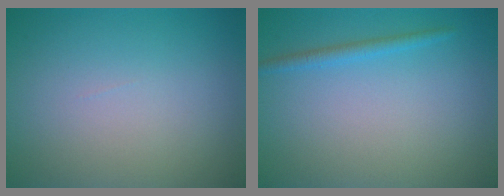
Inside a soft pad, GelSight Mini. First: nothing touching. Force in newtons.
{"total": 1.3, "press": 1.3, "slide": 0.1}